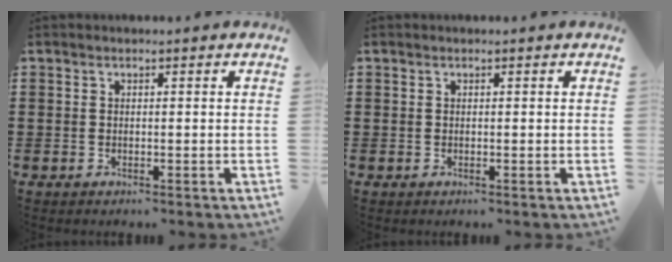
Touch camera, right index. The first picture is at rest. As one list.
[{"total": 0.0}]